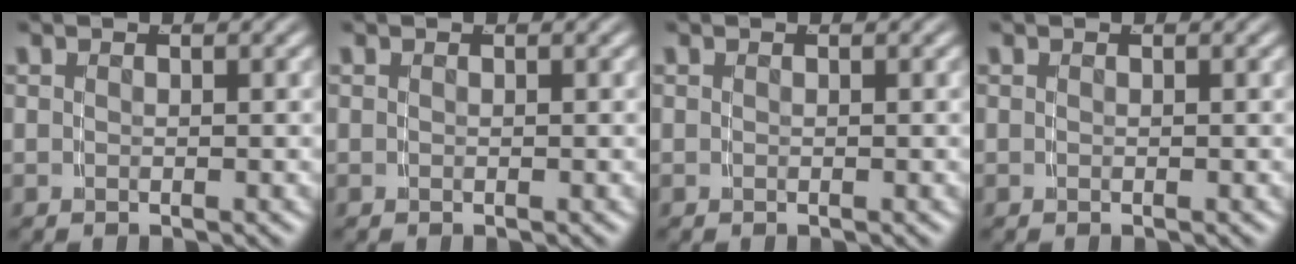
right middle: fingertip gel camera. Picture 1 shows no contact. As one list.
[{"total": 0.0}, {"total": 0.0}, {"total": 0.0}]